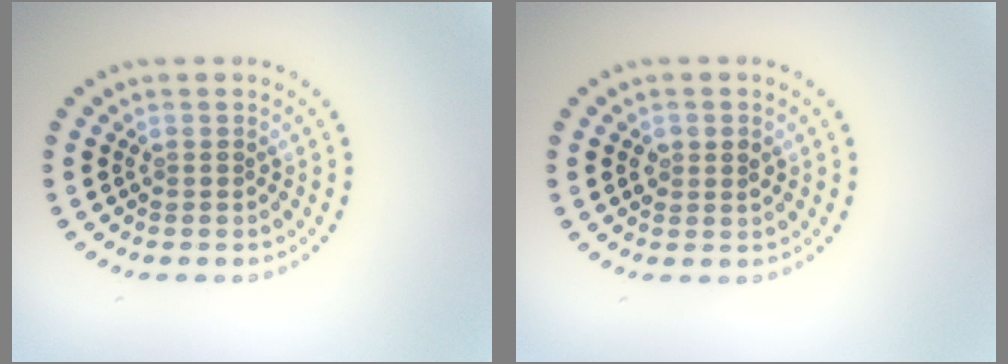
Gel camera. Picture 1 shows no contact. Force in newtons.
{"total": 1.5, "press": 1.5, "slide": 0.2}